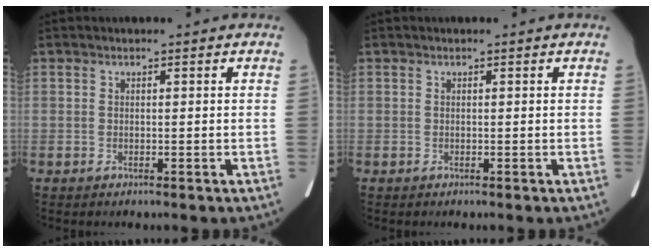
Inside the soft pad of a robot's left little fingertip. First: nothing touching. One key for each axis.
{"total": 0.0}